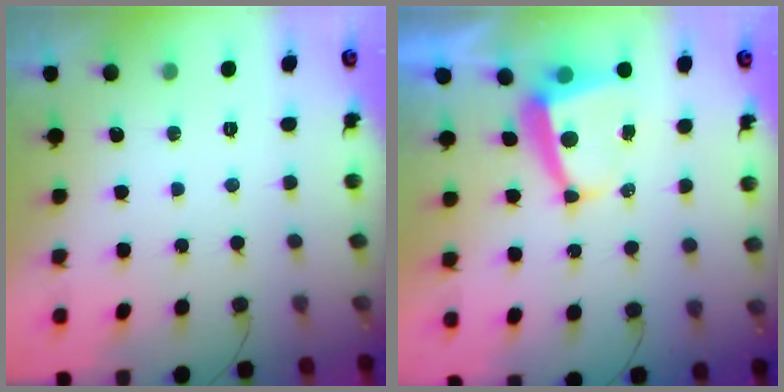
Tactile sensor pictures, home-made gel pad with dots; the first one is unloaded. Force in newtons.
{"total": 5.9, "press": 5.9, "slide": 0.3}